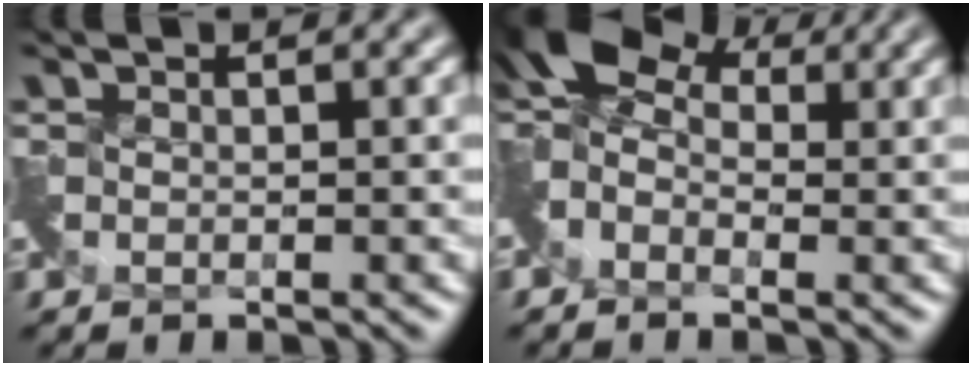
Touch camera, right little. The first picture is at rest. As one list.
[{"total": 4.6, "force": [0.4, 3.4, 3.0], "torque": [-0.061, 0.013, -0.007]}]